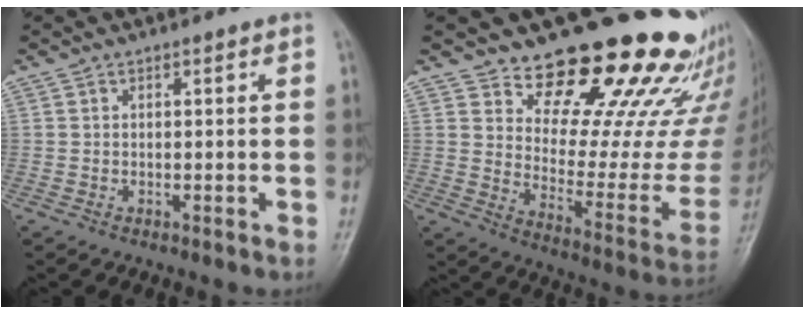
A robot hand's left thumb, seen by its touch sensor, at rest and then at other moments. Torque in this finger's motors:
{"motor_torque": [0.46, 0.36, 1.32, -1.46, -0.01]}